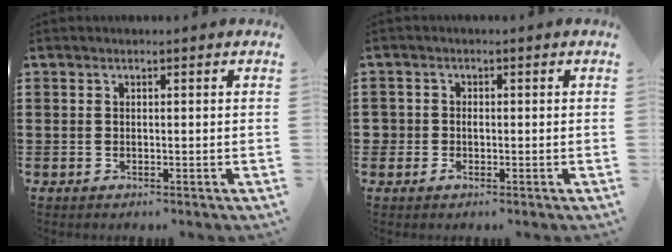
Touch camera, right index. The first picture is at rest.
{"total": 1.2, "force": [-0.5, 1.0, 0.5], "torque": [-0.013, -0.001, -0.010]}